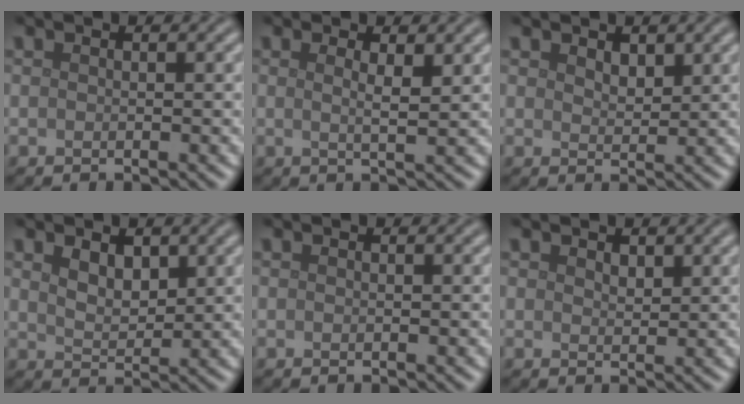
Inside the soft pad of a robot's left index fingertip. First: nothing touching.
{"total": 2.1, "force": [0.8, 0.5, 1.8], "torque": [-0.028, 0.000, 0.008]}
{"total": 1.6, "force": [1.1, 0.9, 0.8], "torque": [-0.013, -0.002, 0.023]}
{"total": 2.6, "force": [1.4, 1.5, 1.6], "torque": [-0.032, -0.004, 0.029]}
{"total": 0.0}
{"total": 1.1, "force": [0.8, 0.6, 0.5], "torque": [-0.008, -0.001, 0.015]}